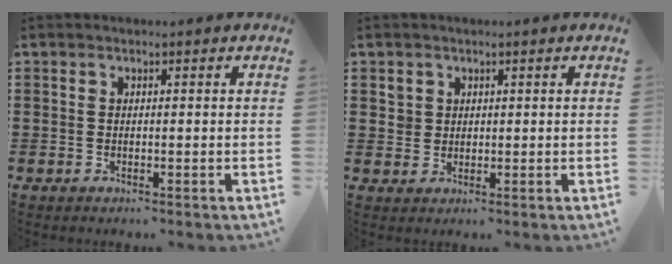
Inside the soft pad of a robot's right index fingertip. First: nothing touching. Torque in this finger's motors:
{"motor_torque": [0.13, 0.12, 0.00, 0.01]}